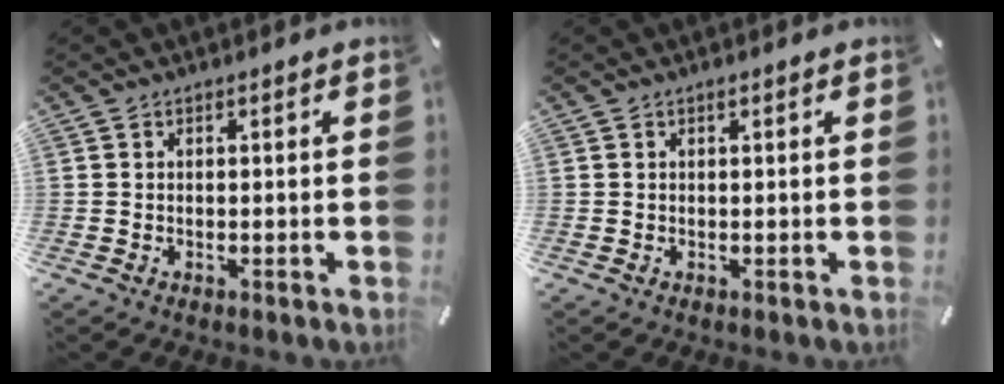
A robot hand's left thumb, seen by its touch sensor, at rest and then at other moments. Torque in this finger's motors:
{"motor_torque": [0.13, 0.03, -0.06, -0.02, 0.04]}